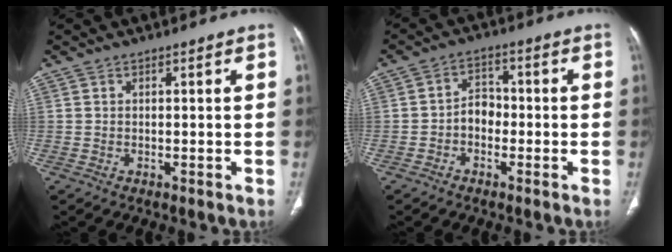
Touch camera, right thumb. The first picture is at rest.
{"total": 4.2, "force": [-1.3, 3.2, 2.4], "torque": [-0.024, 0.021, -0.033]}